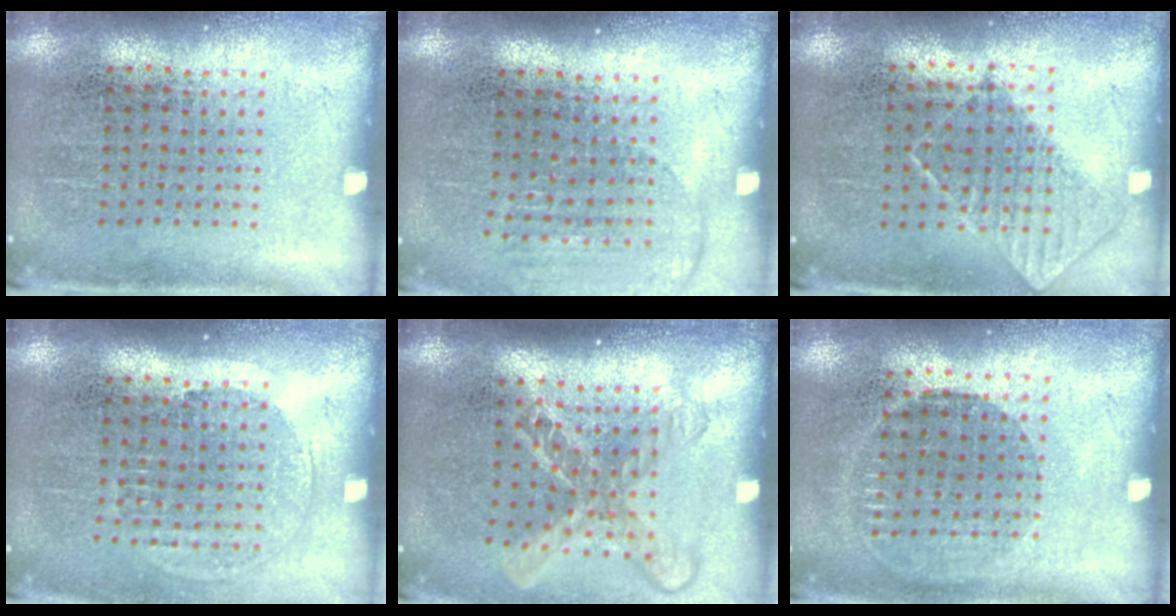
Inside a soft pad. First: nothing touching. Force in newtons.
{"total": 1.4, "press": 1.2, "slide": 0.6}
{"total": 0.7, "press": 0.7, "slide": 0.2}
{"total": 1.3, "press": 1.2, "slide": 0.6}
{"total": 1.7, "press": 1.3, "slide": 1.1}
{"total": 0.9, "press": 0.8, "slide": 0.4}